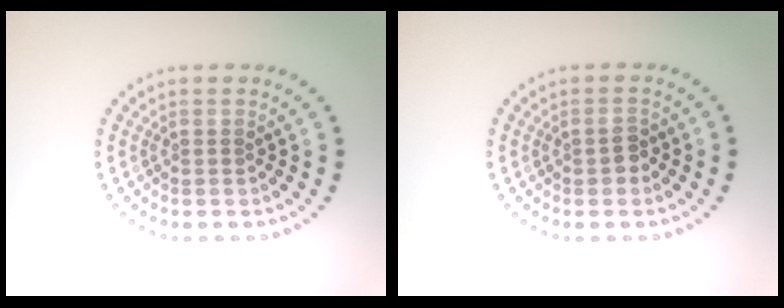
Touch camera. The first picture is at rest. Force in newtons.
{"total": 1.3, "press": 1.3, "slide": 0.1}